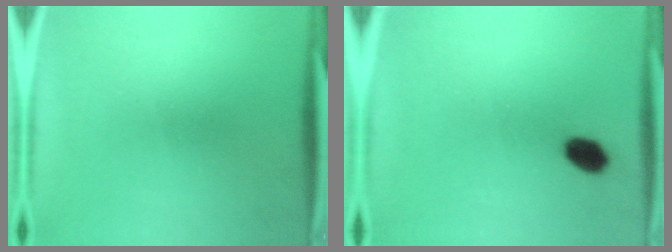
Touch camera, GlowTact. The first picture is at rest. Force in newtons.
{"total": 4.6}